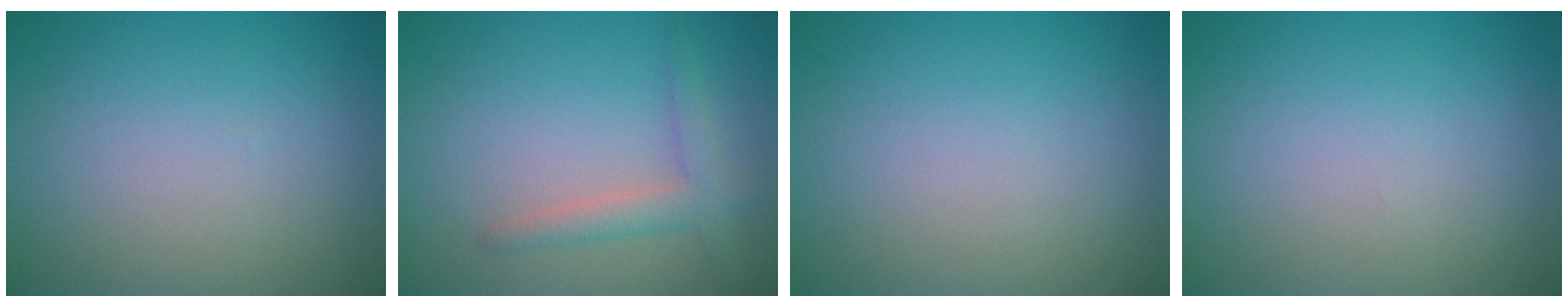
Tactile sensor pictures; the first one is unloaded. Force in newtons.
{"total": 2.5, "press": 2.5, "slide": 0.1}
{"total": 0.0}
{"total": 0.0}